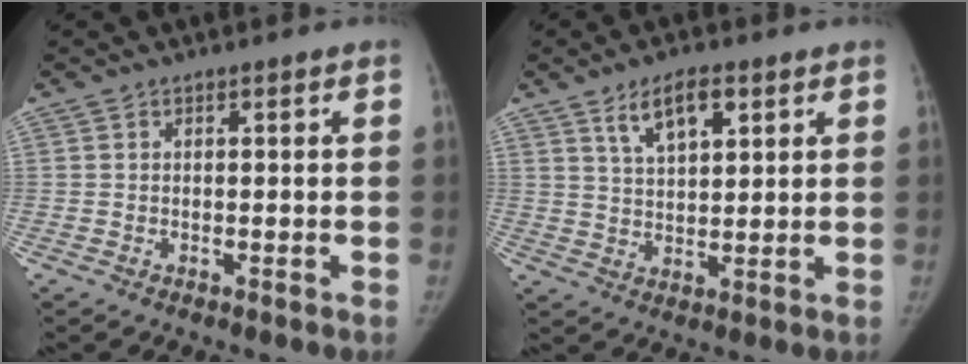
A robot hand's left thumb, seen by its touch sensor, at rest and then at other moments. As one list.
[{"total": 7.7, "force": [4.1, 3.4, 5.5], "torque": [-0.081, -0.017, 0.074]}]